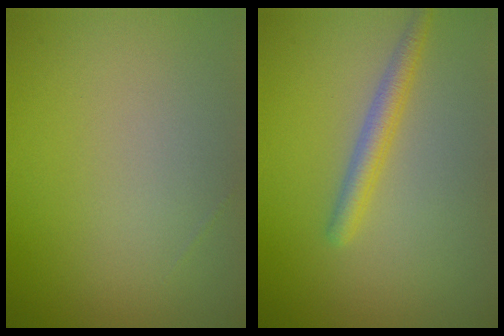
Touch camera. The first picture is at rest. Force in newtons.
{"total": 2.1, "press": 2.1, "slide": 0.1}